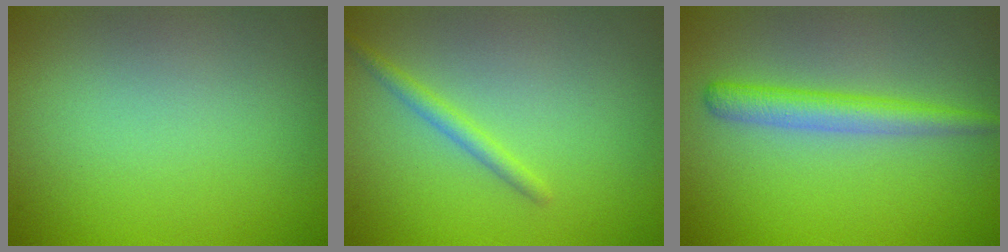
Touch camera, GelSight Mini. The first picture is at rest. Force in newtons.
{"total": 1.5, "press": 1.5, "slide": 0.0}
{"total": 2.9, "press": 2.9, "slide": 0.1}